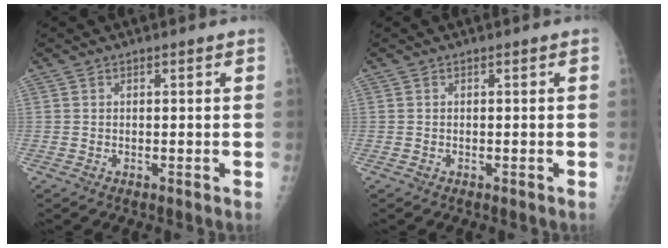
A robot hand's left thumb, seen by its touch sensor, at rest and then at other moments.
{"total": 0.0}